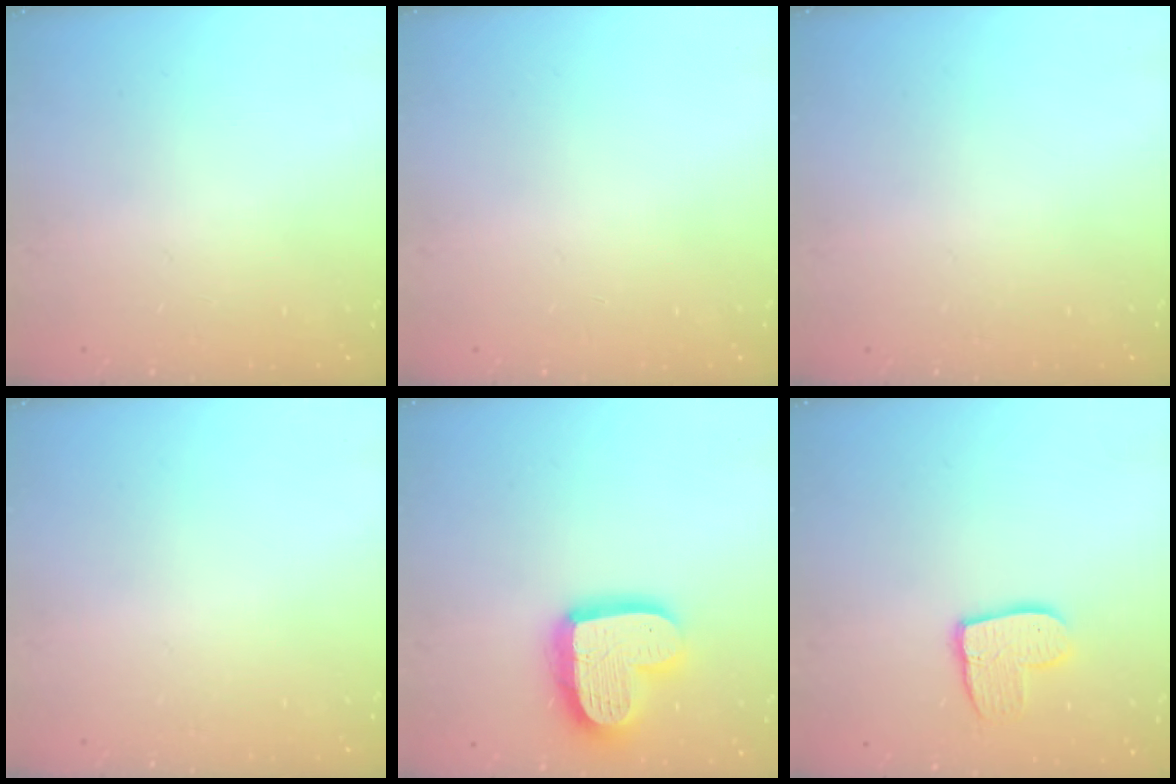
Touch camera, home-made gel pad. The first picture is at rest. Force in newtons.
{"total": 0.0}
{"total": 0.0}
{"total": 0.0}
{"total": 17.7, "press": 17.7, "slide": 1.1}
{"total": 10.5, "press": 10.5, "slide": 0.8}